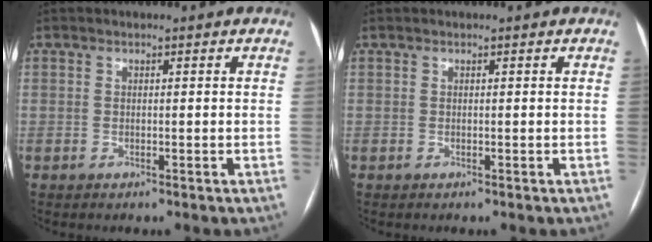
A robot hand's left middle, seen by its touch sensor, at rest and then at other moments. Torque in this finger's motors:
{"motor_torque": [-0.06, 0.16, 0.00, 0.00]}